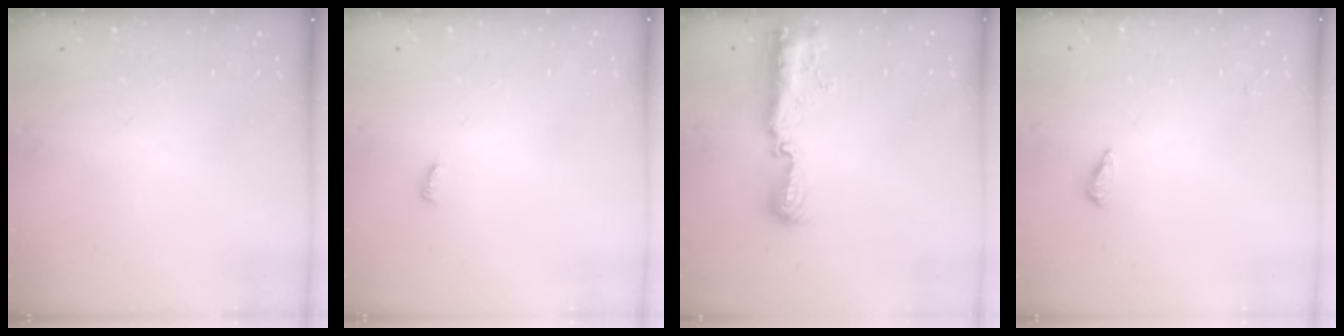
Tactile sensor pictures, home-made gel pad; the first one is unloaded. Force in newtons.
{"total": 2.8, "press": 2.8, "slide": 0.4}
{"total": 12.8, "press": 11.4, "slide": 5.9}
{"total": 3.2, "press": 3.1, "slide": 0.3}